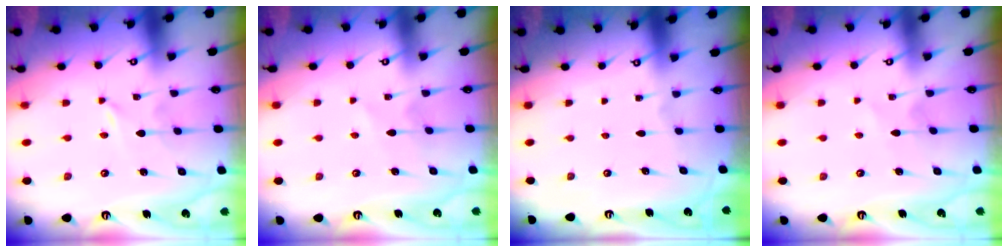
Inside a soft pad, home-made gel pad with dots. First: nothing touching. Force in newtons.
{"total": 3.6, "press": 3.6, "slide": 0.4}
{"total": 0.0}
{"total": 3.3, "press": 3.3, "slide": 0.5}